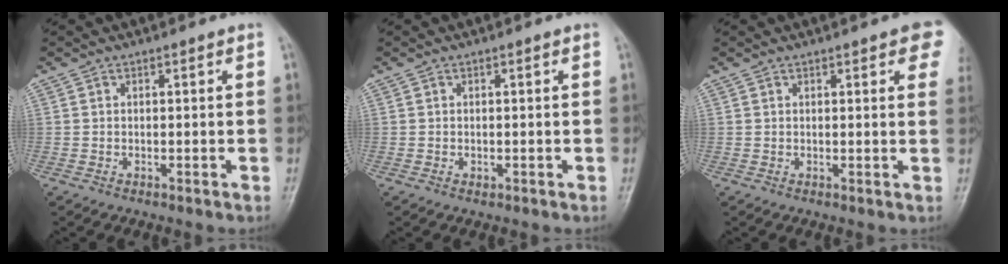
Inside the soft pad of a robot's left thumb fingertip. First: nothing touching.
{"total": 0.7, "force": [-0.2, 0.5, 0.5], "torque": [-0.010, 0.008, -0.002]}
{"total": 6.1, "force": [3.1, 1.8, 4.9], "torque": [-0.037, -0.001, 0.032]}